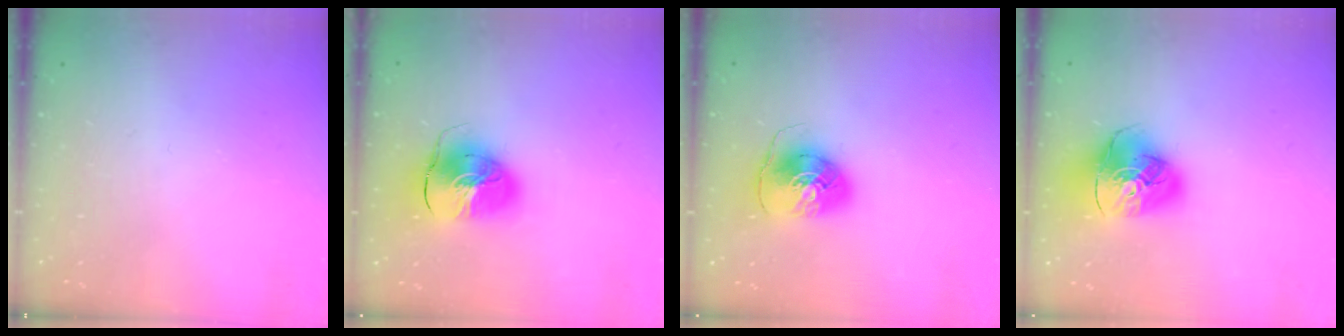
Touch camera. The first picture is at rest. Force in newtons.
{"total": 11.5, "press": 11.4, "slide": 1.5}
{"total": 8.2, "press": 8.1, "slide": 0.8}
{"total": 15.2, "press": 15.1, "slide": 1.9}